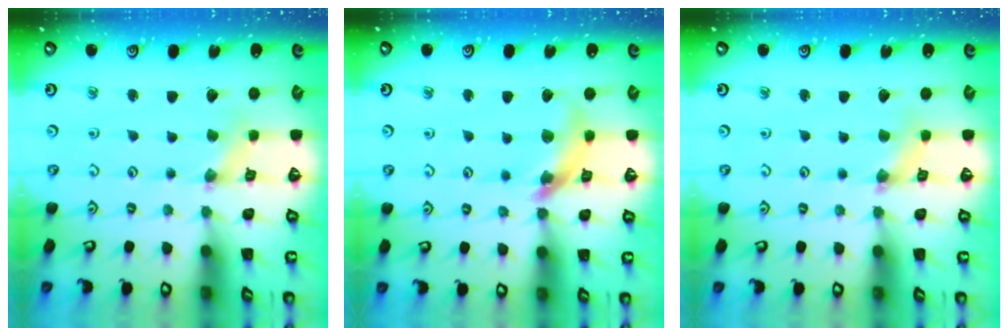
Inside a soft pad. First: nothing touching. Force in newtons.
{"total": 12.4, "press": 12.3, "slide": 1.6}
{"total": 1.9, "press": 1.8, "slide": 0.3}